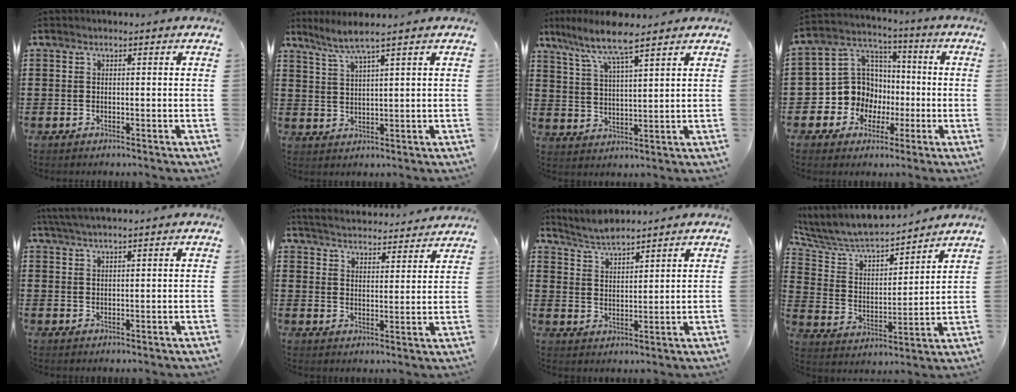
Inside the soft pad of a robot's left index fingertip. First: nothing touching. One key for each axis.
{"total": 3.8, "fx": 2.9, "fy": -0.7, "fz": 2.4, "tx": -0.054, "ty": -0.007, "tz": 0.050}
{"total": 6.6, "fx": 5.4, "fy": 0.5, "fz": 3.8, "tx": -0.094, "ty": -0.023, "tz": 0.092}
{"total": 10.3, "fx": -1.6, "fy": 9.9, "fz": 2.7, "tx": -0.102, "ty": 0.005, "tz": -0.025}
{"total": 2.5, "fx": 2.2, "fy": -0.2, "fz": 1.2, "tx": -0.027, "ty": 0.002, "tz": 0.042}
{"total": 4.2, "fx": 4.2, "fy": -0.3, "fz": 0.2, "tx": -0.025, "ty": -0.031, "tz": 0.070}
{"total": 4.2, "fx": 4.2, "fy": 0.0, "fz": 0.8, "tx": -0.029, "ty": -0.014, "tz": 0.076}
{"total": 7.3, "fx": 6.8, "fy": 1.5, "fz": 2.2, "tx": -0.076, "ty": -0.050, "tz": 0.113}